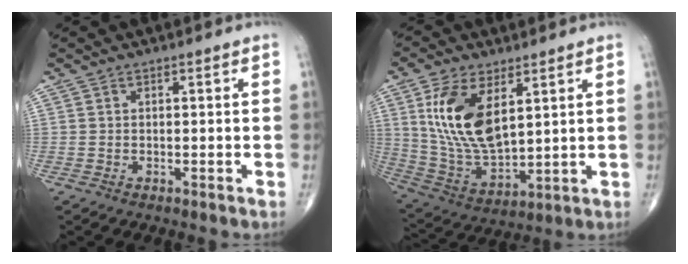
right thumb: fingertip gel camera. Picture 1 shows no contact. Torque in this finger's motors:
{"motor_torque": [0.85, 3.72, 1.46, 0.12, 0.51]}